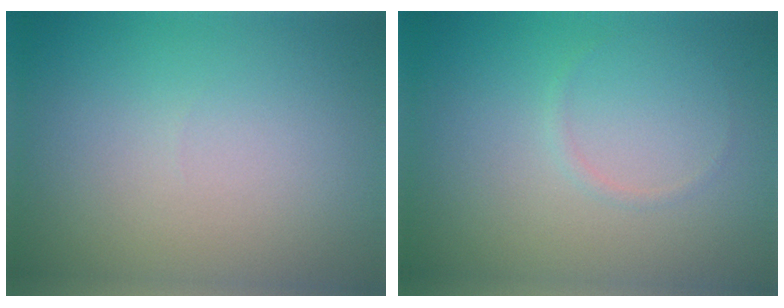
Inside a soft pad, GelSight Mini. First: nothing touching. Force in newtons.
{"total": 0.5, "press": 0.5, "slide": 0.1}